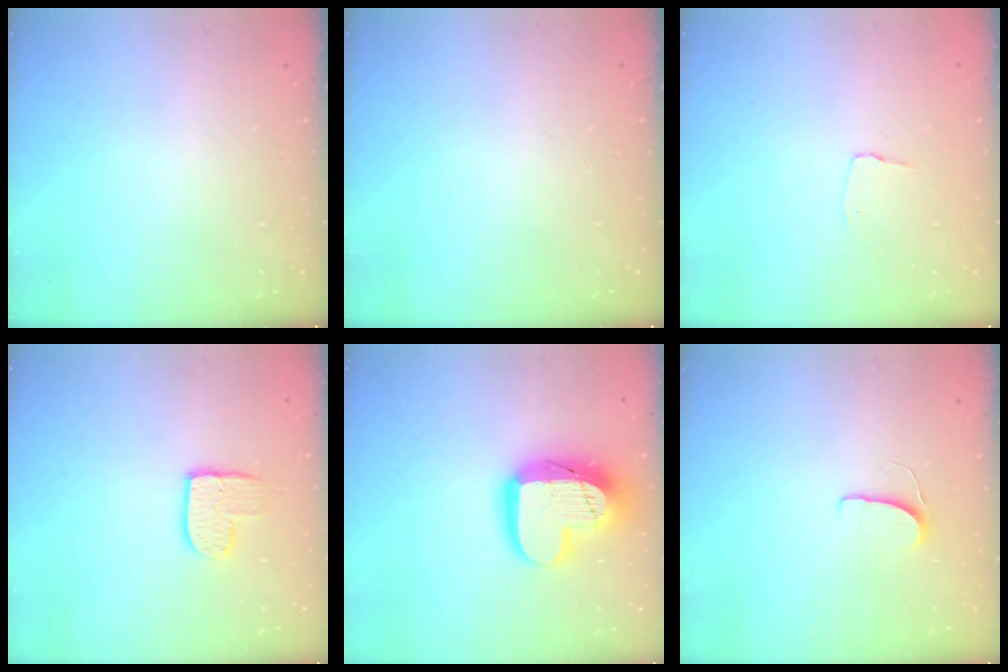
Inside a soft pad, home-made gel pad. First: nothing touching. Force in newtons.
{"total": 0.0}
{"total": 3.0, "press": 3.0, "slide": 0.3}
{"total": 8.5, "press": 8.4, "slide": 0.5}
{"total": 18.4, "press": 18.3, "slide": 1.4}
{"total": 5.4, "press": 5.4, "slide": 0.4}